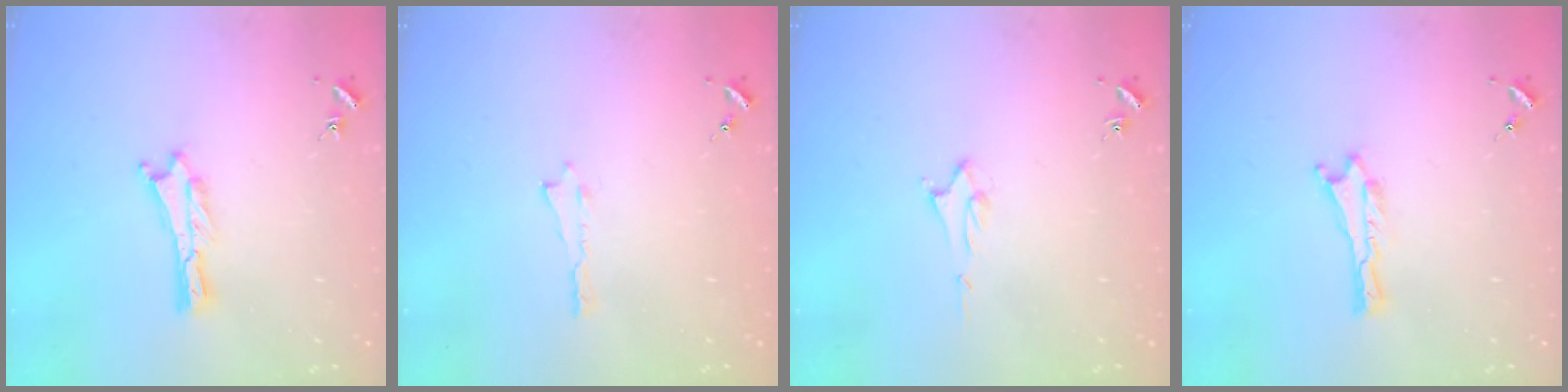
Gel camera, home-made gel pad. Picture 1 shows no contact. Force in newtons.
{"total": 0.0}
{"total": 1.4, "press": 1.4, "slide": 0.2}
{"total": 0.0}